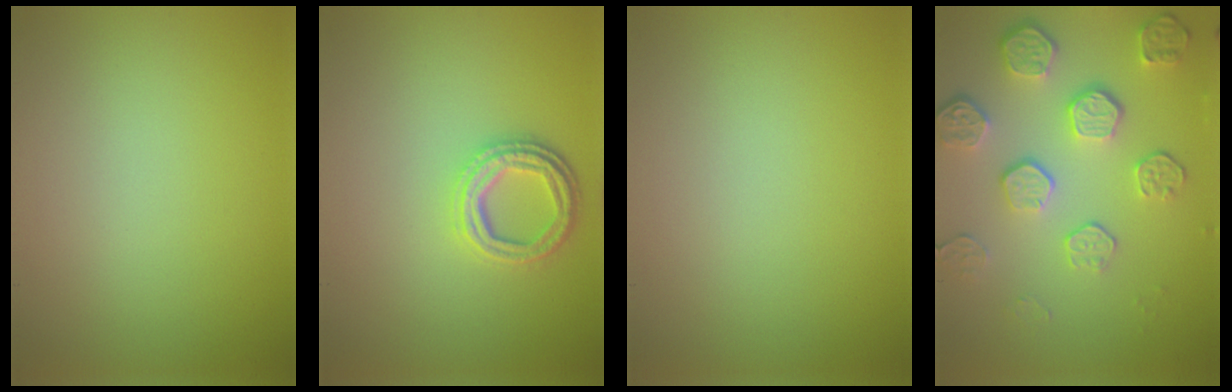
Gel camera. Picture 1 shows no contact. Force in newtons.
{"total": 3.8, "press": 2.9, "slide": 2.4}
{"total": 0.0}
{"total": 5.6, "press": 4.2, "slide": 3.7}